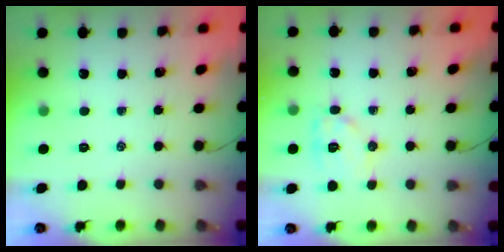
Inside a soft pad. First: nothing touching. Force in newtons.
{"total": 10.3, "press": 10.3, "slide": 0.2}